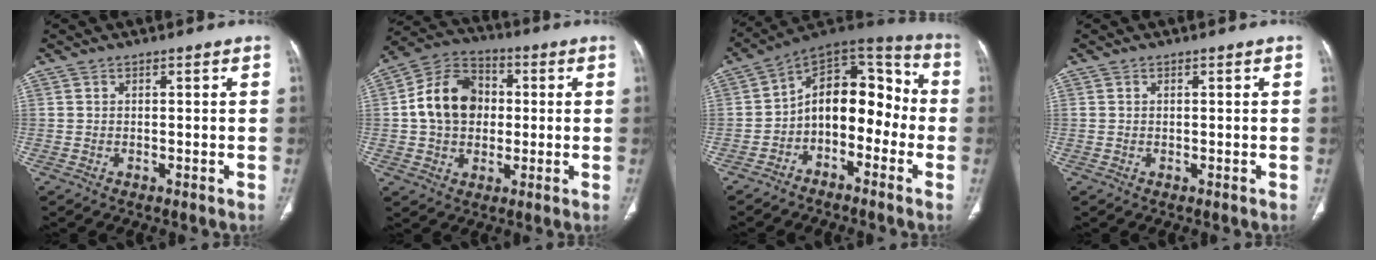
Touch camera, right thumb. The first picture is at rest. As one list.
[{"total": 13.7, "force": [0.8, 10.7, 8.5], "torque": [-0.127, 0.023, 0.008]}, {"total": 14.8, "force": [-3.4, 9.5, 10.9], "torque": [-0.123, 0.081, -0.066]}, {"total": 0.0}]